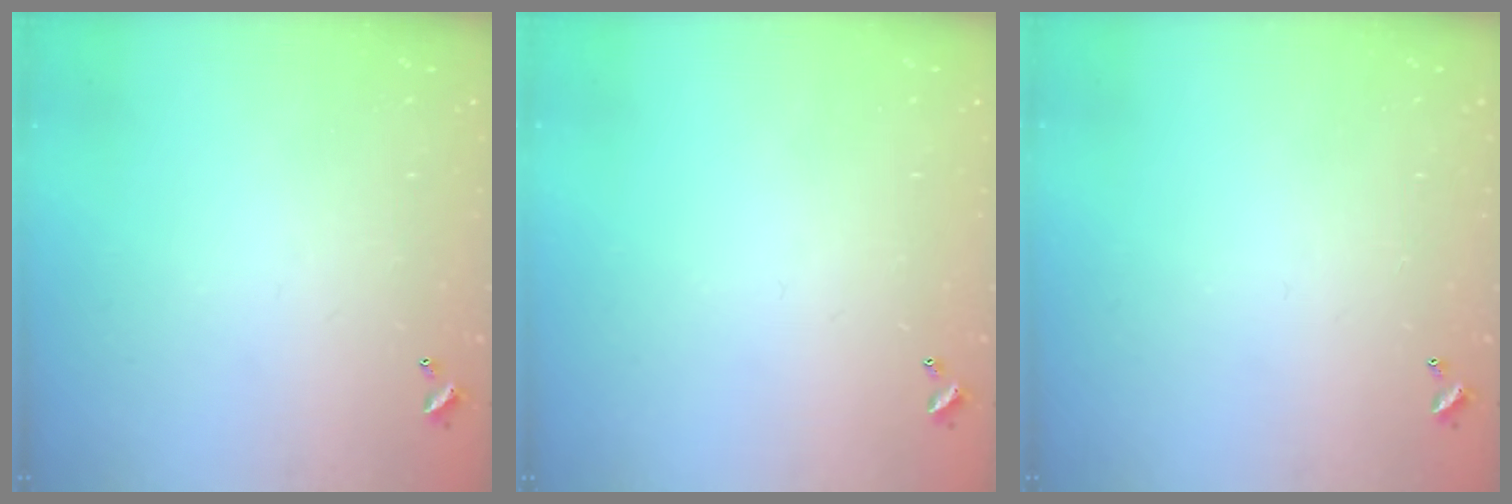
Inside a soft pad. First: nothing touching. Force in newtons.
{"total": 0.0}
{"total": 0.0}